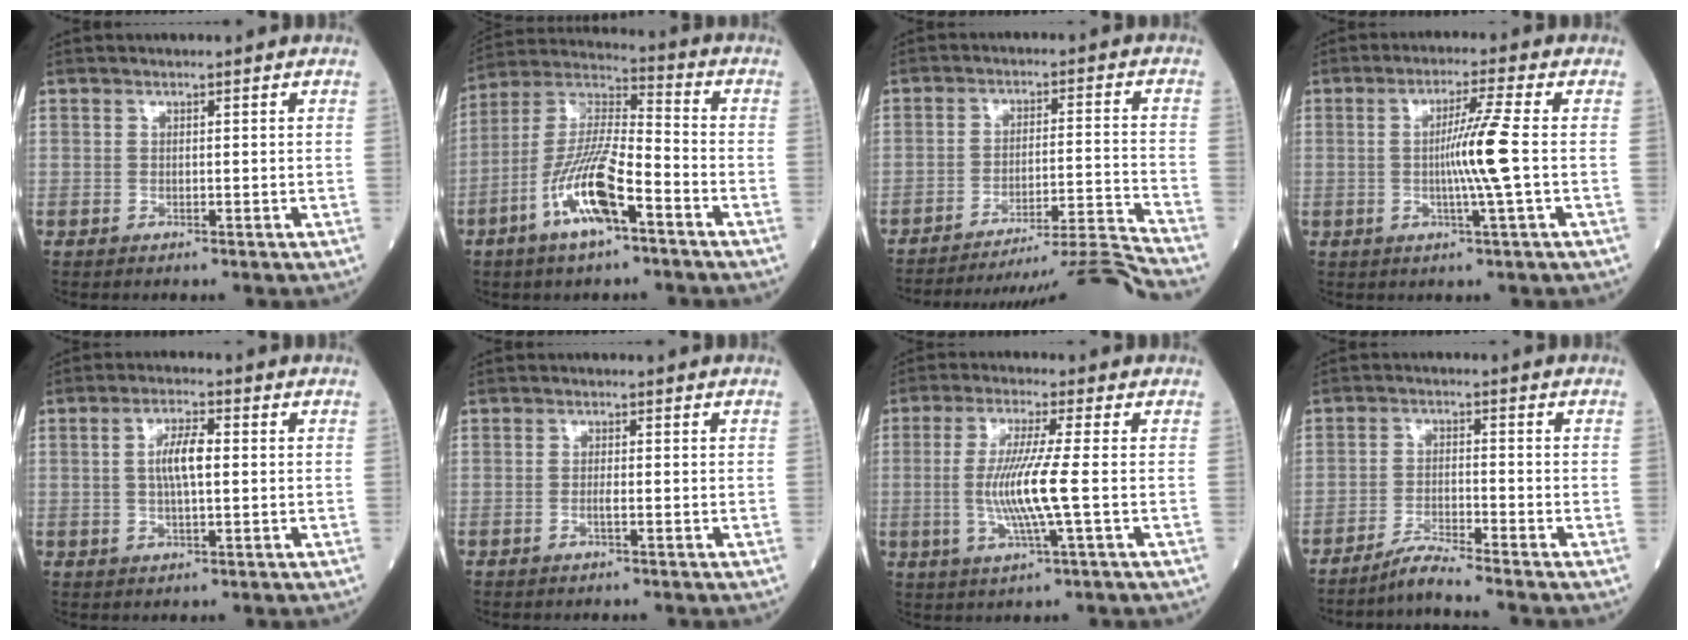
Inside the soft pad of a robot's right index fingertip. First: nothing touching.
{"total": 13.4, "force": [-6.2, 2.8, 11.5], "torque": [-0.234, -0.001, -0.118]}
{"total": 15.3, "force": [-14.4, -4.4, 2.6], "torque": [-0.012, 0.002, -0.217]}
{"total": 6.8, "force": [-0.4, -1.7, 6.5], "torque": [-0.121, -0.004, -0.008]}
{"total": 5.1, "force": [0.4, 1.2, 5.0], "torque": [-0.098, 0.009, 0.006]}
{"total": 1.1, "force": [-0.6, 0.0, 1.0], "torque": [-0.019, 0.000, -0.012]}
{"total": 8.5, "force": [-0.8, -0.8, 8.4], "torque": [-0.177, -0.009, -0.018]}
{"total": 3.9, "force": [-3.6, -1.2, 1.0], "torque": [-0.024, -0.021, -0.071]}